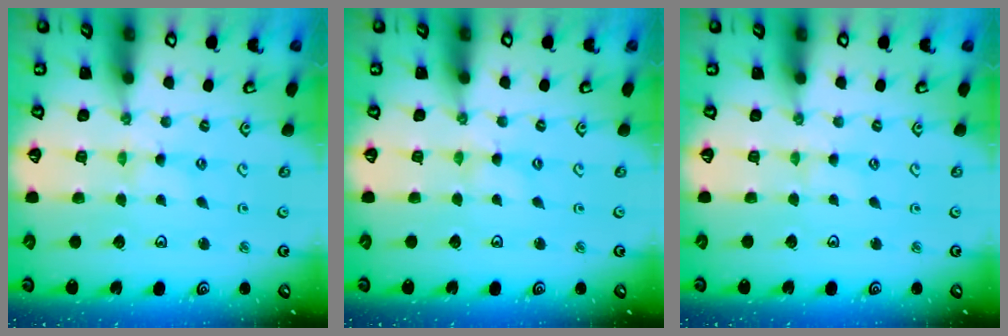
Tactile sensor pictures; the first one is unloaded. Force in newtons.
{"total": 0.0}
{"total": 0.7, "press": 0.7, "slide": 0.2}